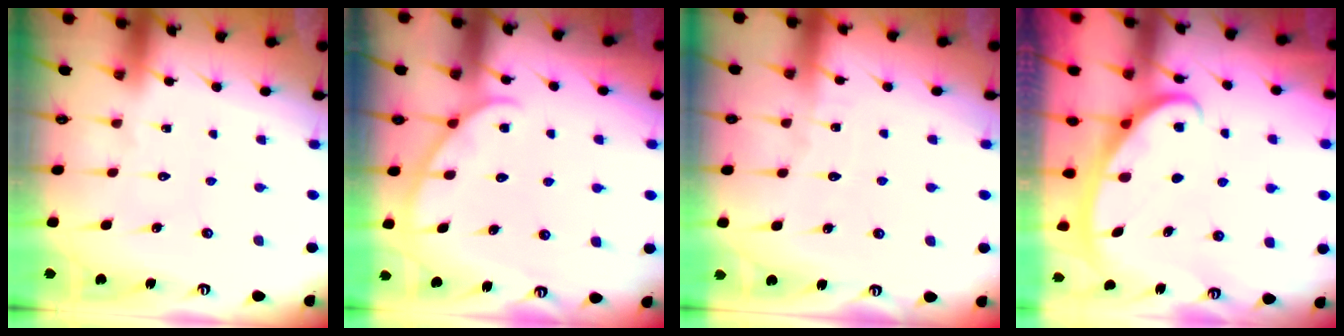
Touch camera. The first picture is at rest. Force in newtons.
{"total": 4.7, "press": 4.7, "slide": 0.4}
{"total": 2.3, "press": 2.3, "slide": 0.2}
{"total": 2.8, "press": 2.8, "slide": 0.4}